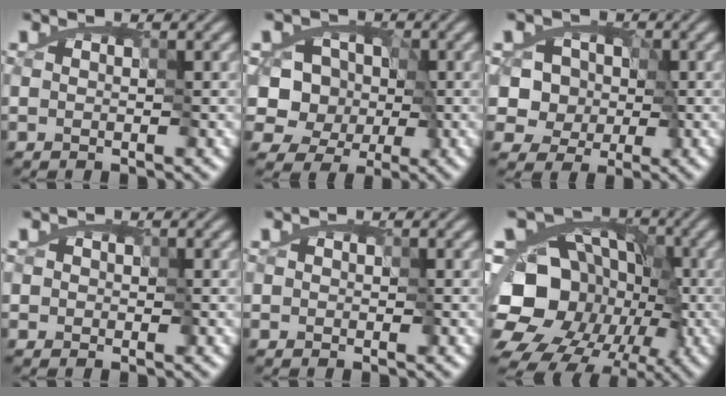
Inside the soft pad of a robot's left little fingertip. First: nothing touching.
{"total": 7.9, "force": [-2.1, 7.0, 3.0], "torque": [-0.040, 0.025, -0.059]}
{"total": 6.1, "force": [-0.7, 5.3, 2.9], "torque": [-0.021, 0.019, -0.038]}
{"total": 0.9, "force": [0.1, 0.9, 0.1], "torque": [-0.009, 0.004, 0.009]}
{"total": 0.0}
{"total": 18.4, "force": [-6.3, 16.3, 5.7], "torque": [-0.123, 0.004, -0.137]}